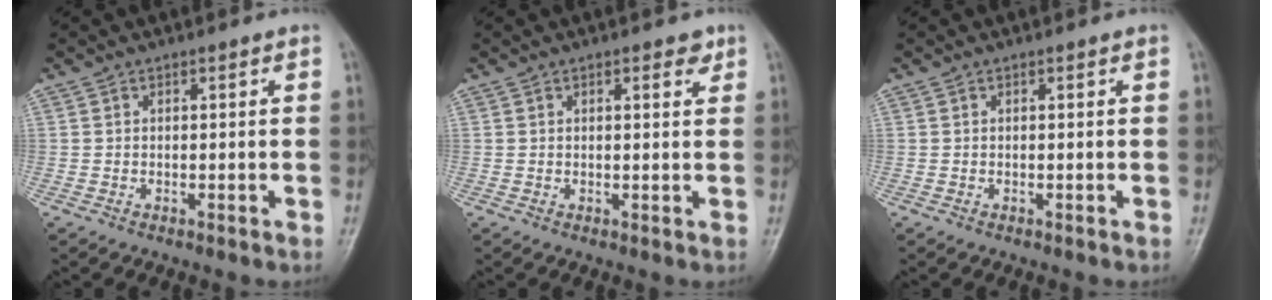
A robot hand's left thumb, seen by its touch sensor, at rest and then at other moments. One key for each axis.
{"total": 2.5, "fx": 1.3, "fy": 1.0, "fz": 1.8, "tx": -0.016, "ty": -0.004, "tz": 0.015}
{"total": 0.0}